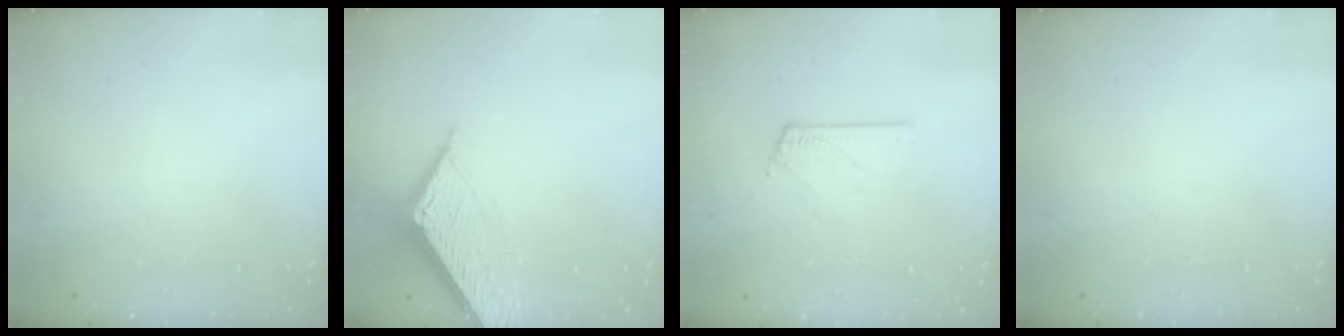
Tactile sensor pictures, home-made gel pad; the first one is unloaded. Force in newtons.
{"total": 8.5, "press": 8.4, "slide": 1.0}
{"total": 2.3, "press": 2.3, "slide": 0.3}
{"total": 0.0}